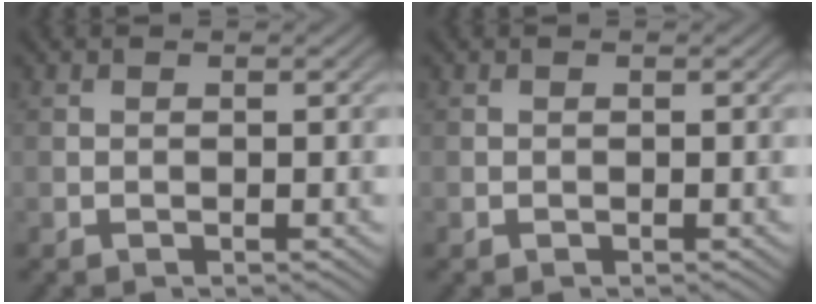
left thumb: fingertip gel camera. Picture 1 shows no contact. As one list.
[{"total": 0.0}]